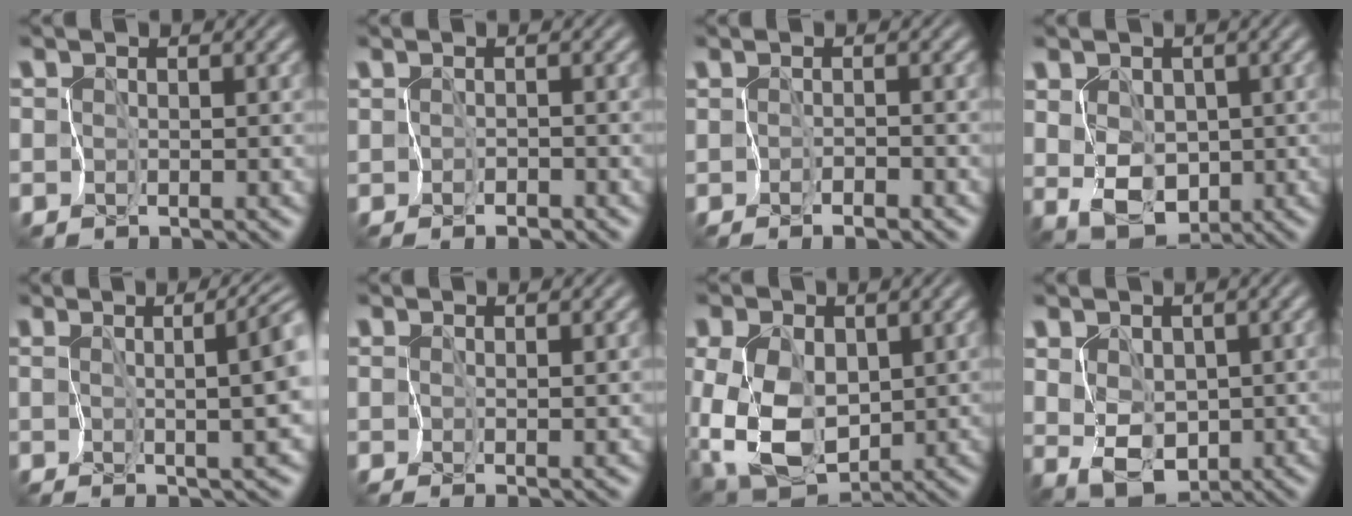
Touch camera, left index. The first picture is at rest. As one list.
[{"total": 0.8, "force": [-0.4, -0.7, 0.0], "torque": [-0.008, -0.001, -0.011]}, {"total": 1.0, "force": [-0.6, -0.8, 0.1], "torque": [-0.014, 0.001, -0.013]}, {"total": 3.6, "force": [0.5, 2.5, 2.5], "torque": [-0.062, -0.011, 0.015]}, {"total": 7.0, "force": [1.2, 2.0, 6.6], "torque": [-0.051, 0.017, 0.009]}, {"total": 1.0, "force": [0.1, -1.0, 0.1], "torque": [-0.013, -0.001, 0.002]}, {"total": 10.0, "force": [-0.1, 6.7, 7.4], "torque": [-0.166, -0.017, 0.004]}, {"total": 3.1, "force": [0.7, 2.0, 2.3], "torque": [-0.060, -0.012, 0.017]}]